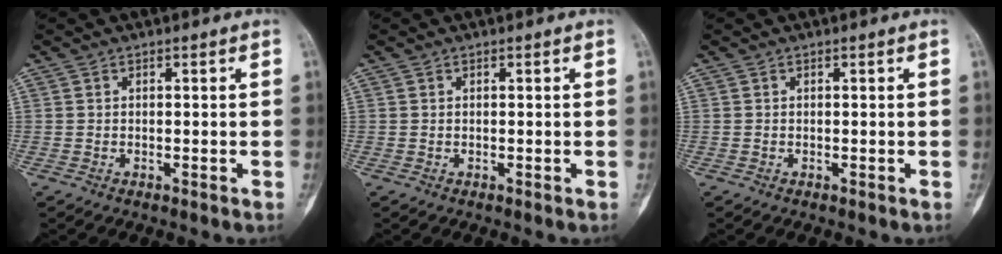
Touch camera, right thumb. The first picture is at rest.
{"total": 0.0}
{"total": 0.0}